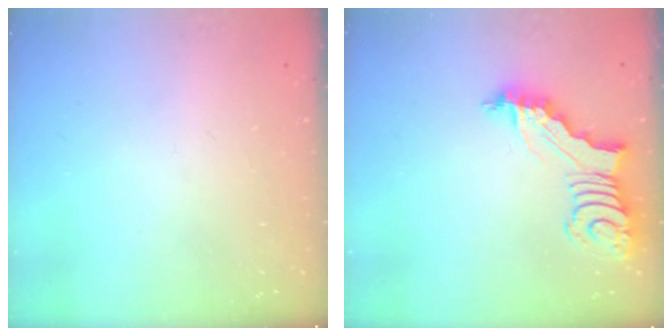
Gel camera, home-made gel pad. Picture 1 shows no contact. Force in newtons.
{"total": 5.3, "press": 5.3, "slide": 0.5}